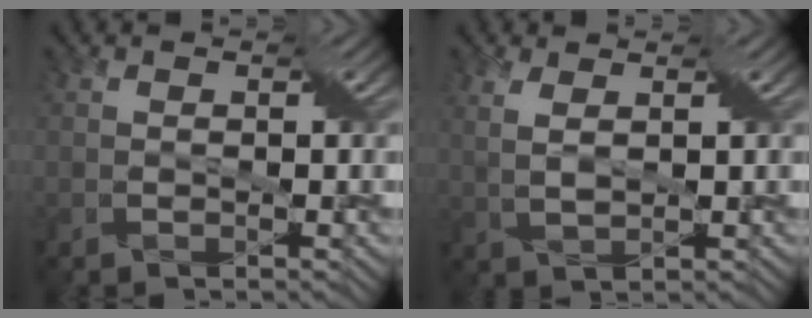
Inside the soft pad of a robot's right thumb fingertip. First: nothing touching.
{"total": 3.0, "force": [1.5, 0.9, 2.5], "torque": [-0.059, 0.001, 0.030]}